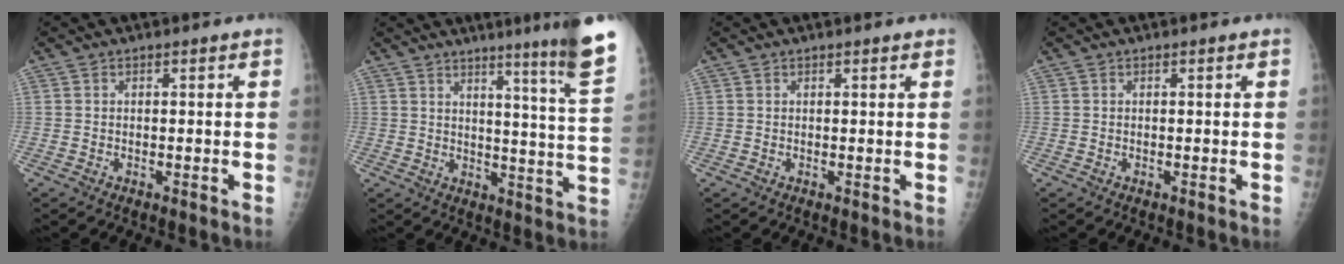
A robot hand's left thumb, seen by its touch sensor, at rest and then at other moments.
{"total": 14.3, "force": [10.4, -0.9, 9.9], "torque": [-0.123, -0.084, 0.126]}
{"total": 1.1, "force": [0.9, 0.0, 0.6], "torque": [-0.003, 0.000, 0.014]}
{"total": 0.0}